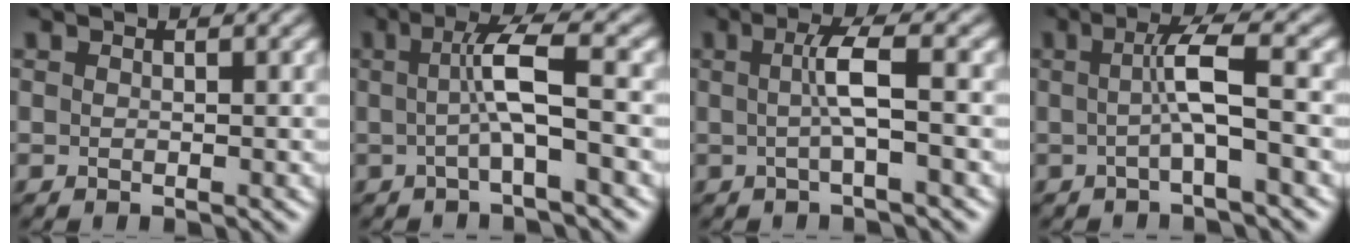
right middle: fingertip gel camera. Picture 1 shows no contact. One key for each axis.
{"total": 4.2, "fx": -0.2, "fy": 0.6, "fz": 4.2, "tx": -0.076, "ty": 0.007, "tz": -0.006}
{"total": 3.0, "fx": 0.0, "fy": 0.4, "fz": 3.0, "tx": -0.059, "ty": 0.002, "tz": -0.002}
{"total": 3.7, "fx": -0.2, "fy": 0.4, "fz": 3.7, "tx": -0.067, "ty": 0.006, "tz": -0.008}